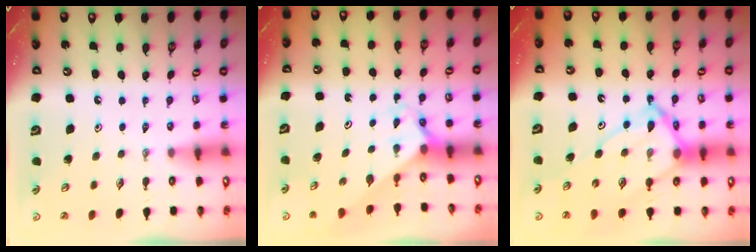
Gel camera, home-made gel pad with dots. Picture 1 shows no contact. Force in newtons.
{"total": 1.9, "press": 1.9, "slide": 0.1}
{"total": 15.6, "press": 15.6, "slide": 1.5}